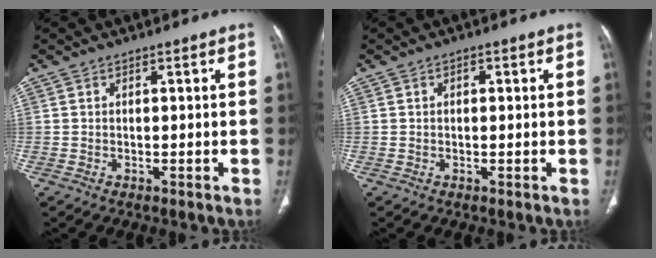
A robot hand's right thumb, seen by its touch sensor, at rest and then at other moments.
{"total": 1.2, "force": [0.4, 0.7, 0.9], "torque": [-0.013, 0.002, 0.006]}